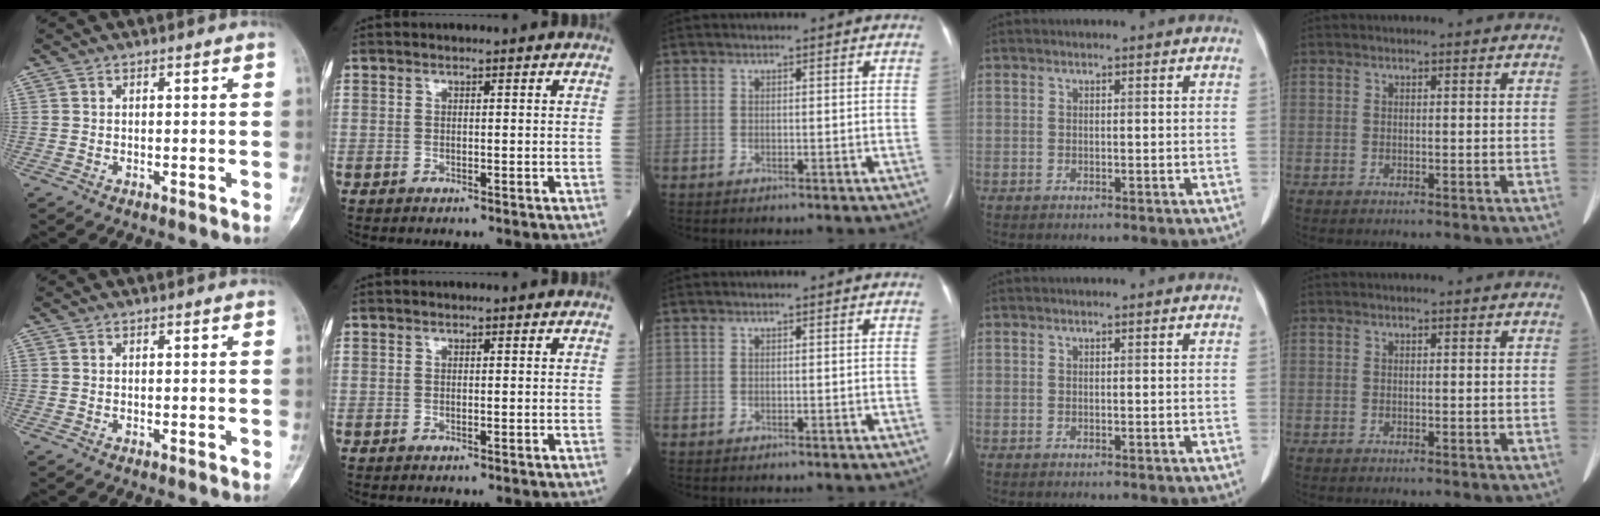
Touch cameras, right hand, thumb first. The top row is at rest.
{}